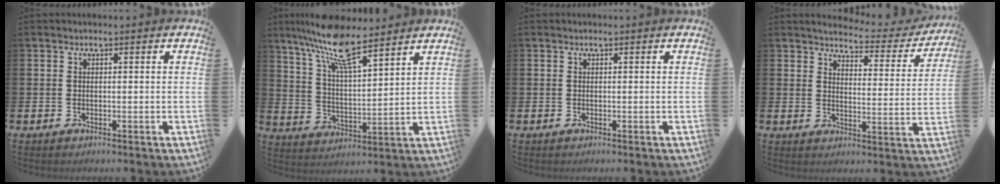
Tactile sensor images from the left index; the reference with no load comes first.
{"total": 10.4, "force": [8.7, 2.0, 5.3], "torque": [-0.123, -0.034, 0.154]}
{"total": 0.0}
{"total": 3.8, "force": [3.6, 0.9, 0.7], "torque": [-0.018, -0.036, 0.052]}